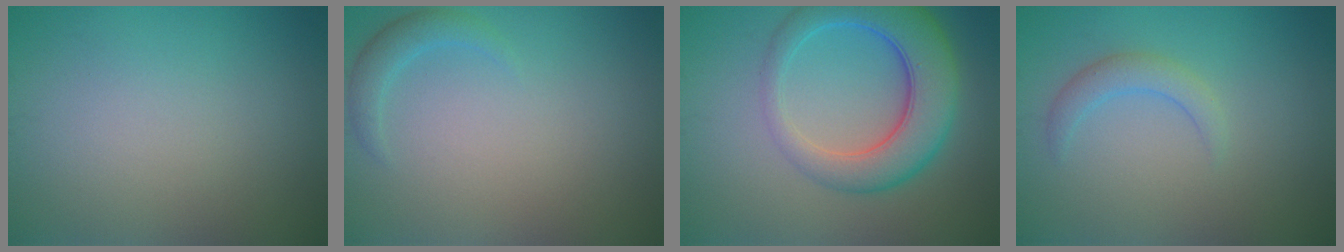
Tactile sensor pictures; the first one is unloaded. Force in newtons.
{"total": 1.6, "press": 1.6, "slide": 0.1}
{"total": 6.9, "press": 6.9, "slide": 0.2}
{"total": 1.8, "press": 1.8, "slide": 0.2}